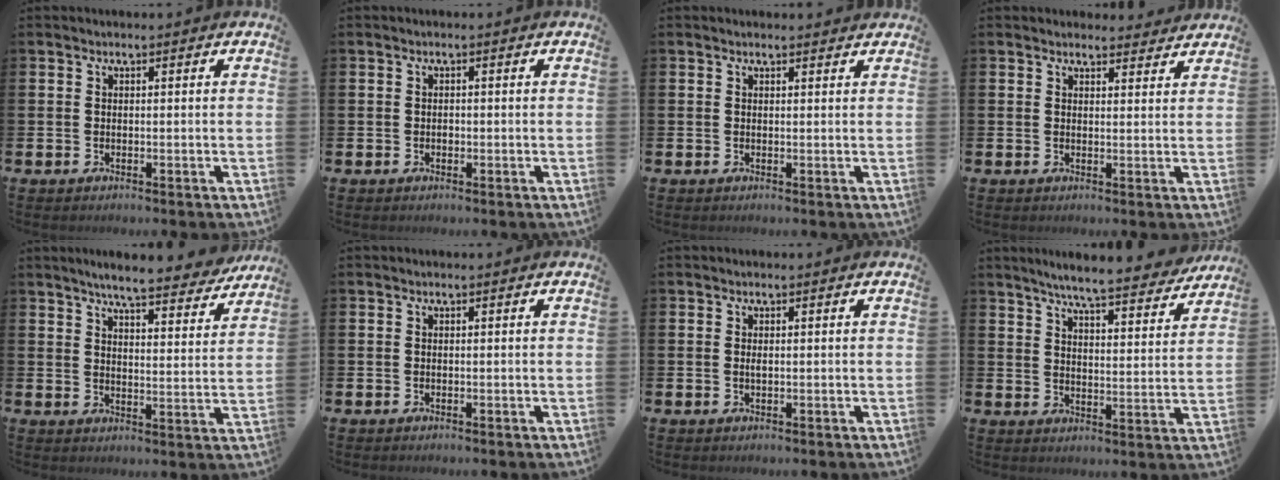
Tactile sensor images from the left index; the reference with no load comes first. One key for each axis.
{"total": 0.6, "fx": -0.1, "fy": 0.5, "fz": 0.3, "tx": -0.007, "ty": 0.003, "tz": -0.003}
{"total": 0.8, "fx": 0.8, "fy": 0.1, "fz": 0.2, "tx": 0.006, "ty": -0.002, "tz": 0.013}
{"total": 2.5, "fx": 2.4, "fy": 0.6, "fz": -0.1, "tx": 0.005, "ty": -0.014, "tz": 0.043}
{"total": 7.1, "fx": 6.6, "fy": 0.7, "fz": 2.4, "tx": -0.050, "ty": -0.040, "tz": 0.111}
{"total": 0.0}
{"total": 0.5, "fx": 0.1, "fy": 0.2, "fz": 0.5, "tx": -0.011, "ty": 0.000, "tz": 0.003}
{"total": 7.1, "fx": 6.7, "fy": 0.4, "fz": 2.5, "tx": -0.059, "ty": -0.042, "tz": 0.112}